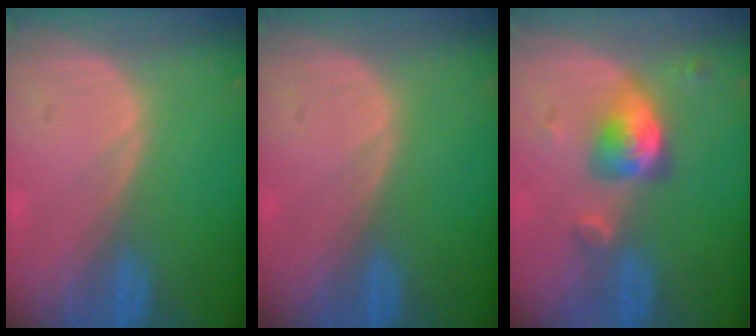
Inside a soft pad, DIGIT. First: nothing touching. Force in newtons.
{"total": 0.0}
{"total": 5.0, "press": 4.9, "slide": 0.4}